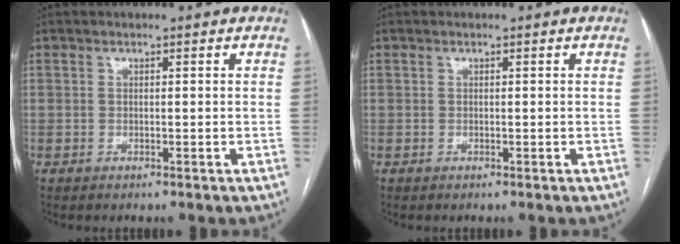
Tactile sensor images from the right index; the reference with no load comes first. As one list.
[{"total": 0.0}]